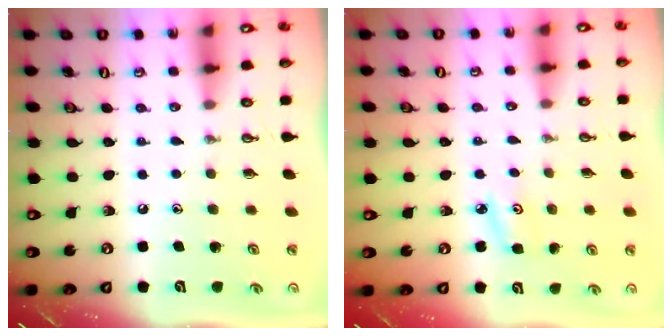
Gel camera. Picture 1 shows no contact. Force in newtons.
{"total": 4.5, "press": 4.4, "slide": 0.5}